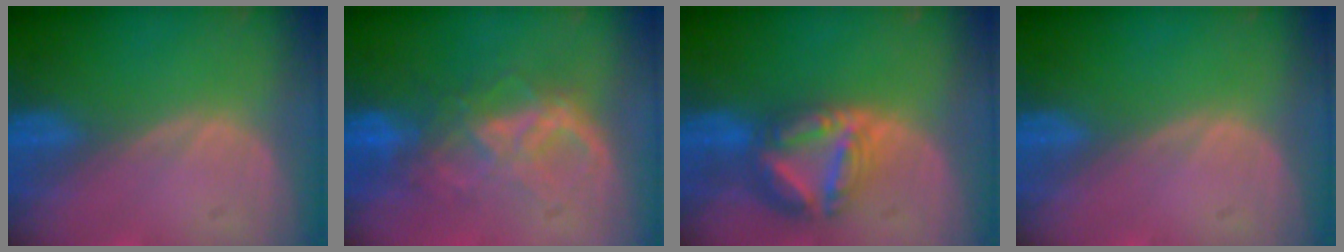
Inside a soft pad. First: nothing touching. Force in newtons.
{"total": 6.8, "press": 6.8, "slide": 0.7}
{"total": 8.2, "press": 7.1, "slide": 4.1}
{"total": 0.0}